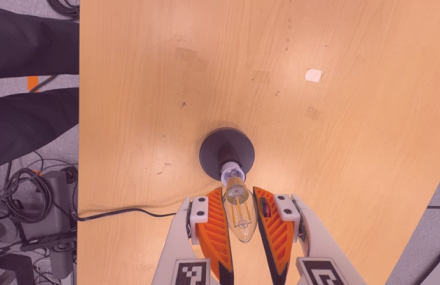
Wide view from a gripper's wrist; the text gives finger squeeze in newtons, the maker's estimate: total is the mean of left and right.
{"total": 13.8, "left": 15.1, "right": 12.4}